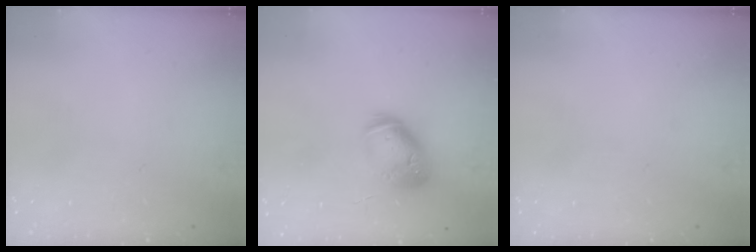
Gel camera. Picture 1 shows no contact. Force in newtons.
{"total": 12.3, "press": 12.2, "slide": 1.9}
{"total": 0.0}